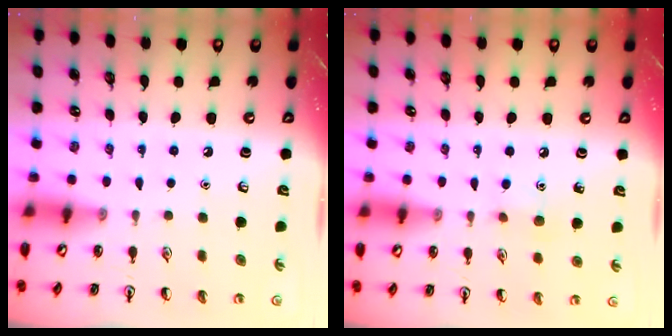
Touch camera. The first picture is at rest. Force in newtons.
{"total": 6.9, "press": 6.6, "slide": 2.1}